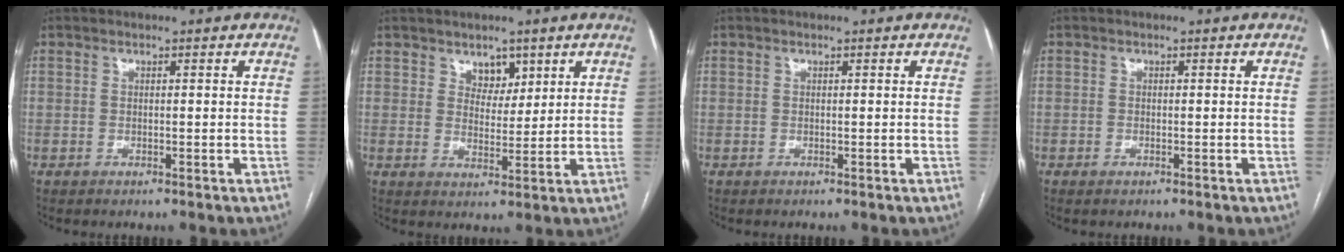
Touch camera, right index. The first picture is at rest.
{"total": 3.9, "force": [2.4, 2.6, 1.7], "torque": [-0.018, -0.001, 0.043]}
{"total": 0.0}
{"total": 0.5, "force": [-0.3, 0.3, 0.3], "torque": [-0.006, 0.000, -0.002]}